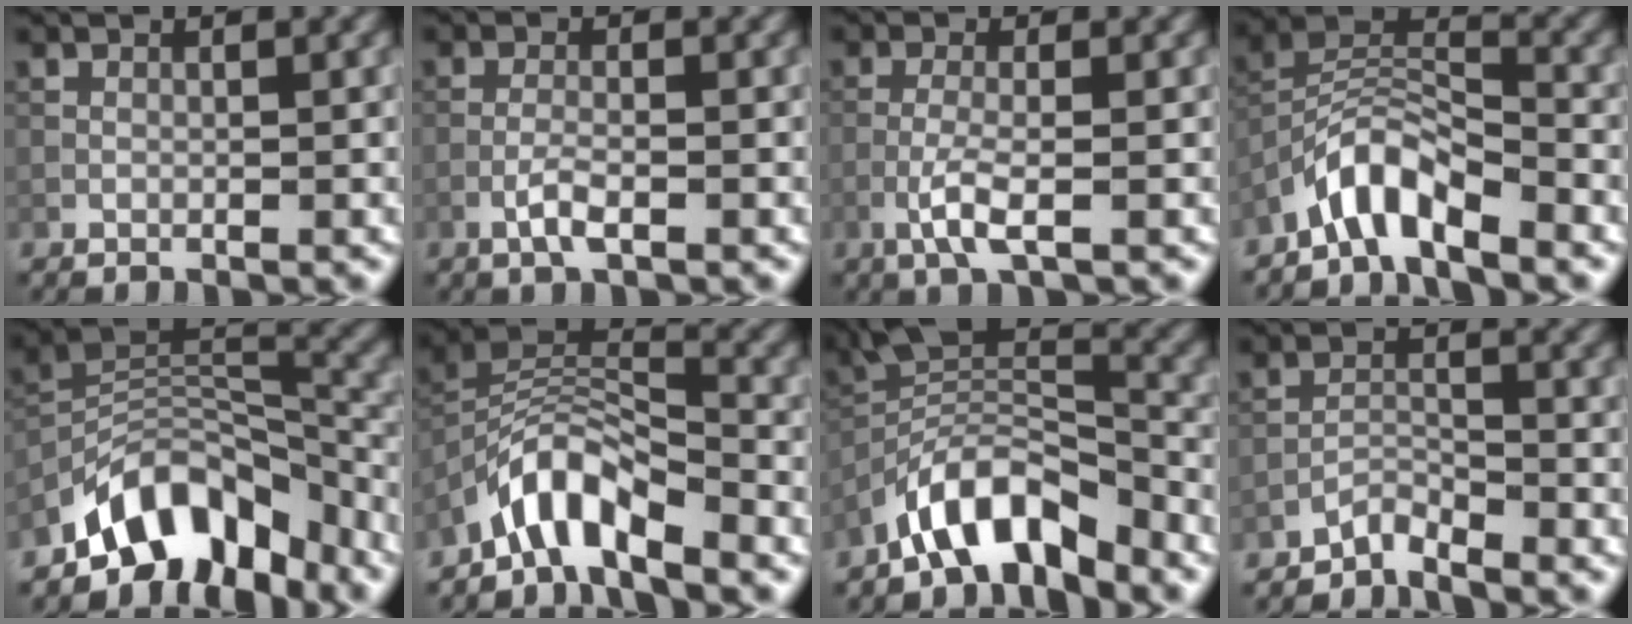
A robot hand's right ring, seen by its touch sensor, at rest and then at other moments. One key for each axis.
{"total": 2.0, "fx": -1.0, "fy": 0.4, "fz": 1.6, "tx": -0.034, "ty": 0.004, "tz": -0.024}
{"total": 2.8, "fx": -1.3, "fy": 0.5, "fz": 2.5, "tx": -0.054, "ty": 0.004, "tz": -0.033}
{"total": 5.2, "fx": -4.1, "fy": 1.4, "fz": 2.8, "tx": -0.048, "ty": 0.010, "tz": -0.084}
{"total": 8.4, "fx": -6.4, "fy": 3.8, "fz": 3.9, "tx": -0.041, "ty": 0.001, "tz": -0.121}
{"total": 5.7, "fx": -4.5, "fy": 1.6, "fz": 3.2, "tx": -0.053, "ty": 0.009, "tz": -0.091}
{"total": 7.4, "fx": -5.4, "fy": 2.5, "fz": 4.4, "tx": -0.069, "ty": 0.007, "tz": -0.108}
{"total": 2.0, "fx": -2.0, "fy": 0.2, "fz": 0.3, "tx": -0.004, "ty": 0.009, "tz": -0.042}